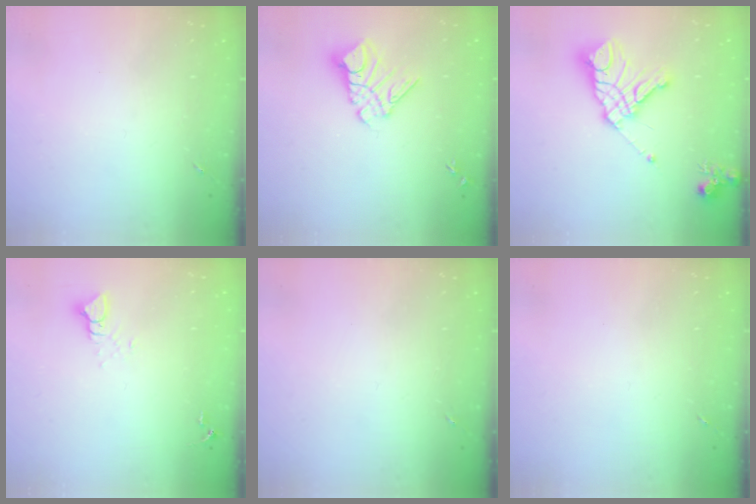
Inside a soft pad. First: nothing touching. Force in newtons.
{"total": 11.6, "press": 11.6, "slide": 1.2}
{"total": 17.2, "press": 17.0, "slide": 2.4}
{"total": 3.7, "press": 3.7, "slide": 0.1}
{"total": 0.0}
{"total": 0.0}